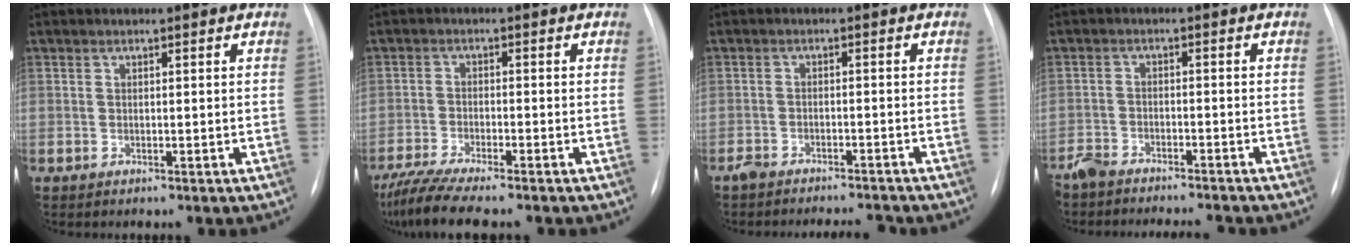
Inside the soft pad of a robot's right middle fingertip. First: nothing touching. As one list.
[{"total": 8.3, "force": [-7.1, 0.3, 4.4], "torque": [-0.079, -0.019, -0.118]}, {"total": 7.2, "force": [-6.8, 1.4, 1.9], "torque": [-0.020, 0.001, -0.096]}, {"total": 9.8, "force": [-9.1, 1.8, 3.0], "torque": [-0.039, 0.002, -0.132]}]